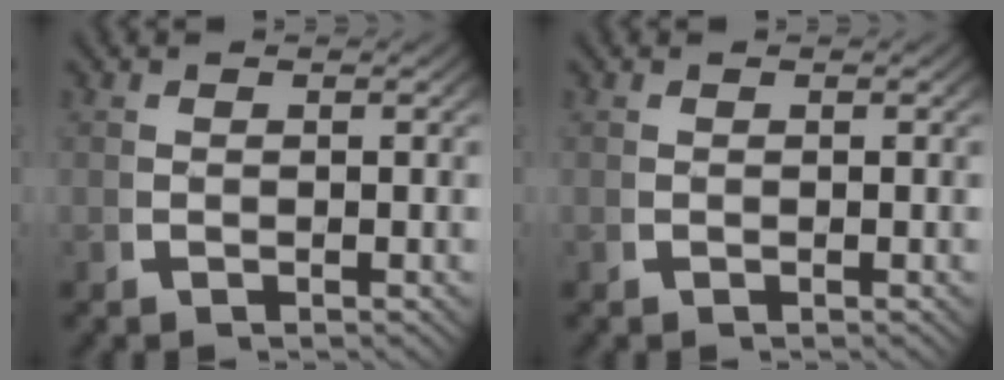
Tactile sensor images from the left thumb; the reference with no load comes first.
{"total": 0.0}